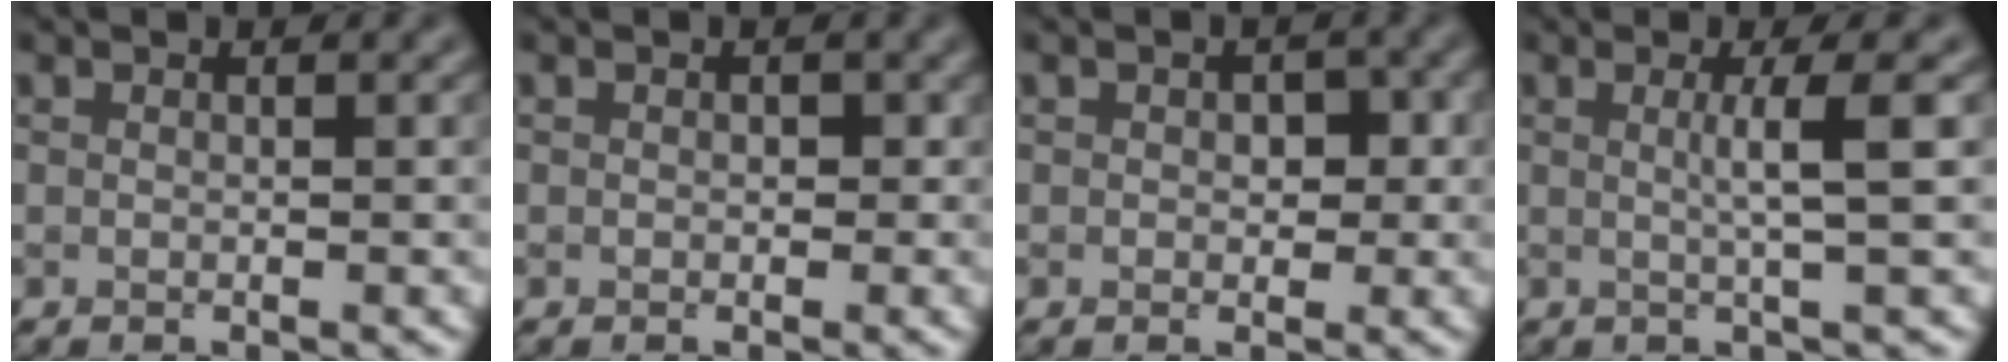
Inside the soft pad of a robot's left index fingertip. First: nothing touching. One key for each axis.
{"total": 0.7, "fx": 0.0, "fy": 0.6, "fz": 0.3, "tx": -0.001, "ty": -0.005, "tz": -0.003}
{"total": 2.0, "fx": 0.1, "fy": 1.4, "fz": 1.4, "tx": -0.017, "ty": -0.001, "tz": 0.000}
{"total": 3.3, "fx": 0.4, "fy": 0.6, "fz": 3.2, "tx": -0.051, "ty": 0.004, "tz": 0.000}